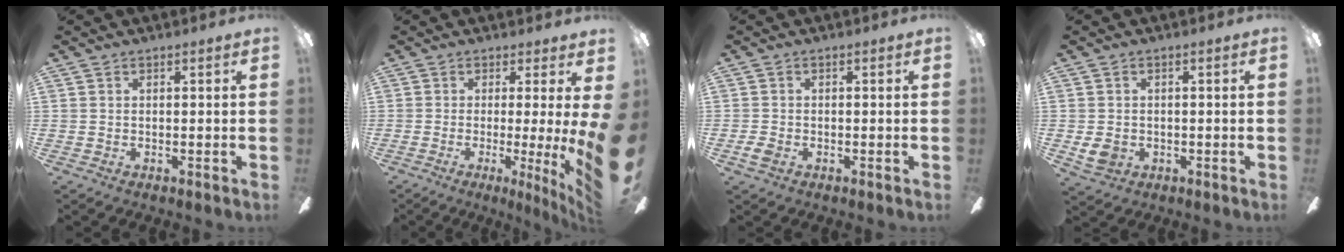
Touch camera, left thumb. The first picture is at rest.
{"total": 7.9, "force": [0.1, -0.2, 7.9], "torque": [-0.117, -0.032, 0.006]}
{"total": 2.4, "force": [-0.9, 1.4, 1.7], "torque": [-0.042, 0.002, -0.021]}
{"total": 4.1, "force": [-0.4, 3.1, 2.6], "torque": [-0.065, -0.001, -0.008]}